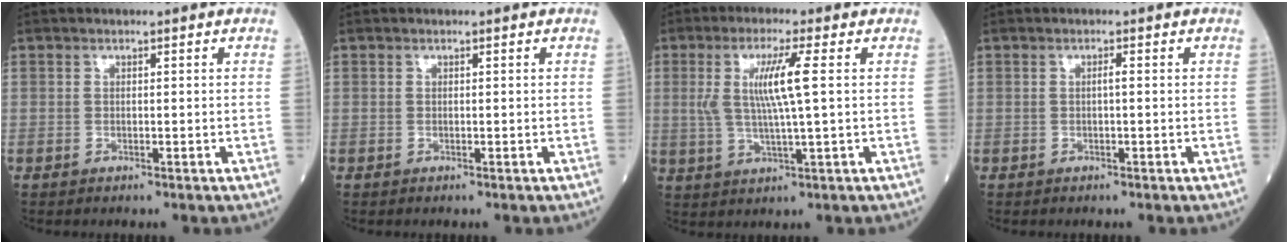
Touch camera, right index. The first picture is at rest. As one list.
[{"total": 0.0}, {"total": 7.5, "force": [1.5, -0.2, 7.3], "torque": [-0.153, 0.001, 0.029]}, {"total": 0.7, "force": [0.0, 0.0, 0.7], "torque": [-0.011, 0.001, -0.001]}]